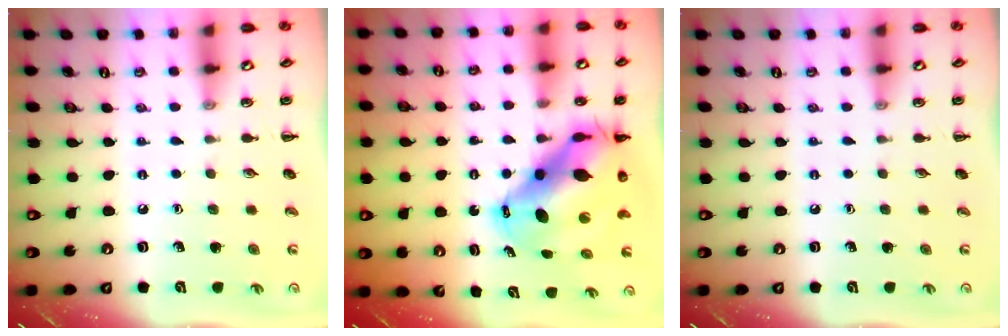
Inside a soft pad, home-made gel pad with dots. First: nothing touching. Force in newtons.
{"total": 15.6, "press": 15.1, "slide": 4.0}
{"total": 0.0}